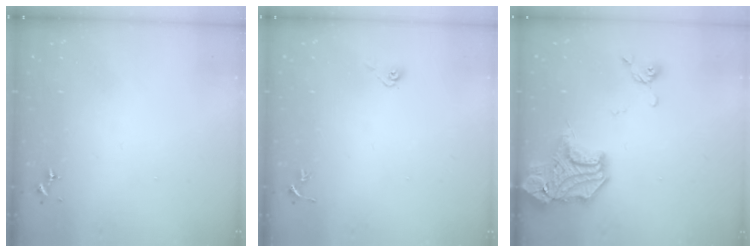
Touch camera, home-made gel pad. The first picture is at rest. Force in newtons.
{"total": 3.9, "press": 3.3, "slide": 2.0}
{"total": 18.9, "press": 18.7, "slide": 2.7}